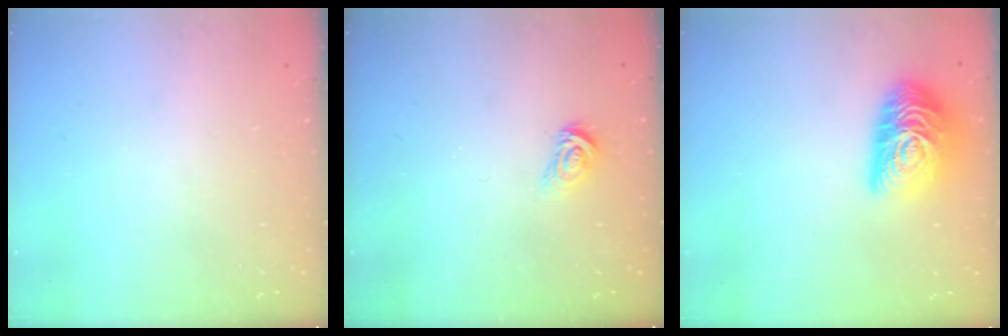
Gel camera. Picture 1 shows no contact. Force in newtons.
{"total": 3.4, "press": 3.3, "slide": 0.5}
{"total": 15.7, "press": 15.7, "slide": 0.9}